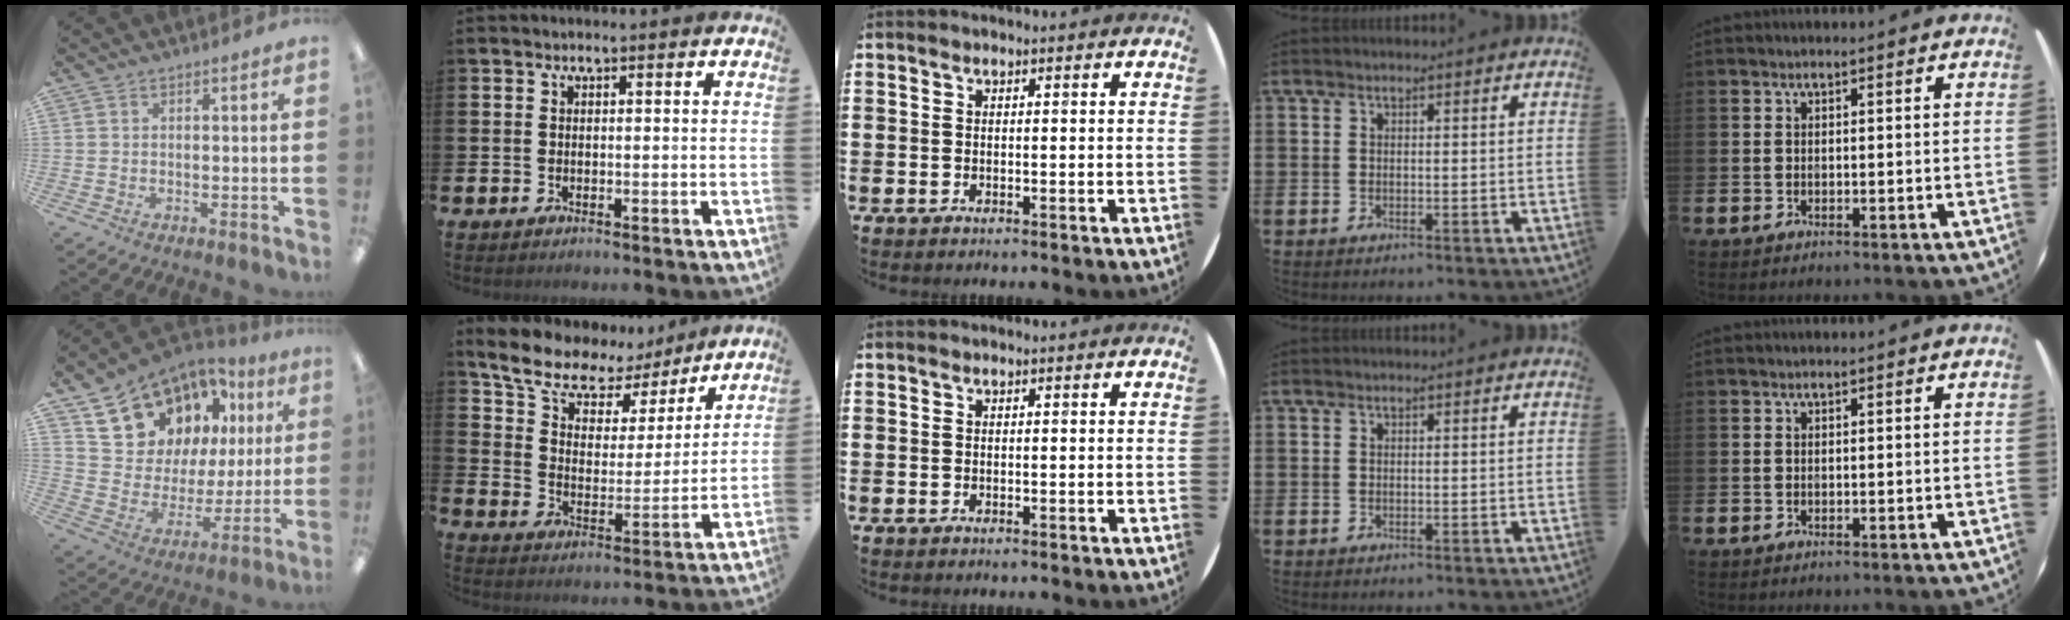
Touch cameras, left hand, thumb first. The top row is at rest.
{"thumb": {"total": 16.7, "force": [11.6, 10.6, 5.6], "torque": [-0.118, -0.073, 0.221]}, "index": {"total": 9.5, "force": [8.0, 4.2, 2.9], "torque": [-0.091, -0.053, 0.141]}}